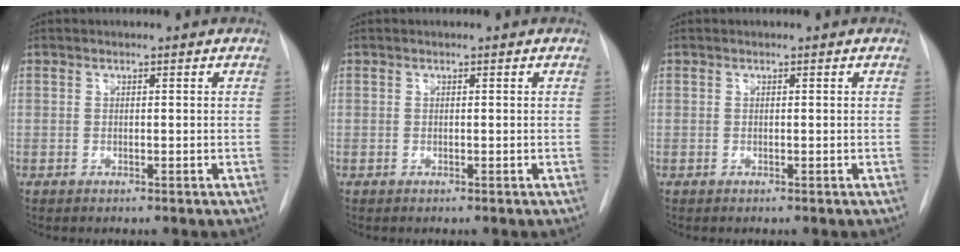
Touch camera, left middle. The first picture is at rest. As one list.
[{"total": 0.0}, {"total": 0.0}]